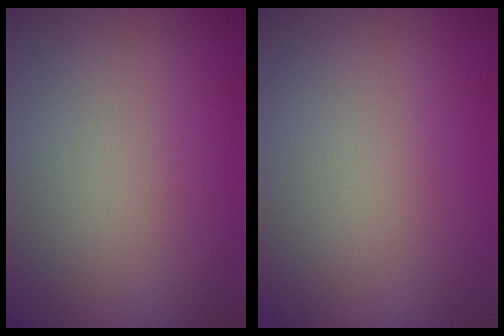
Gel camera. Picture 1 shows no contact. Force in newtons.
{"total": 0.0}